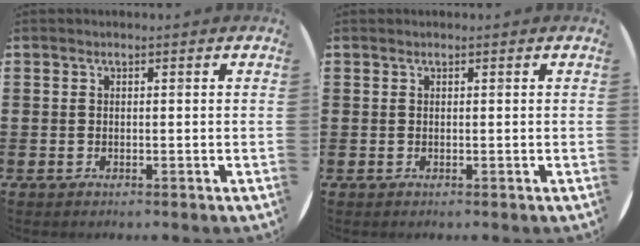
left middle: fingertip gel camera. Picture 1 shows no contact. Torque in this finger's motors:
{"motor_torque": [-0.33, 0.00, -0.05, 0.00]}